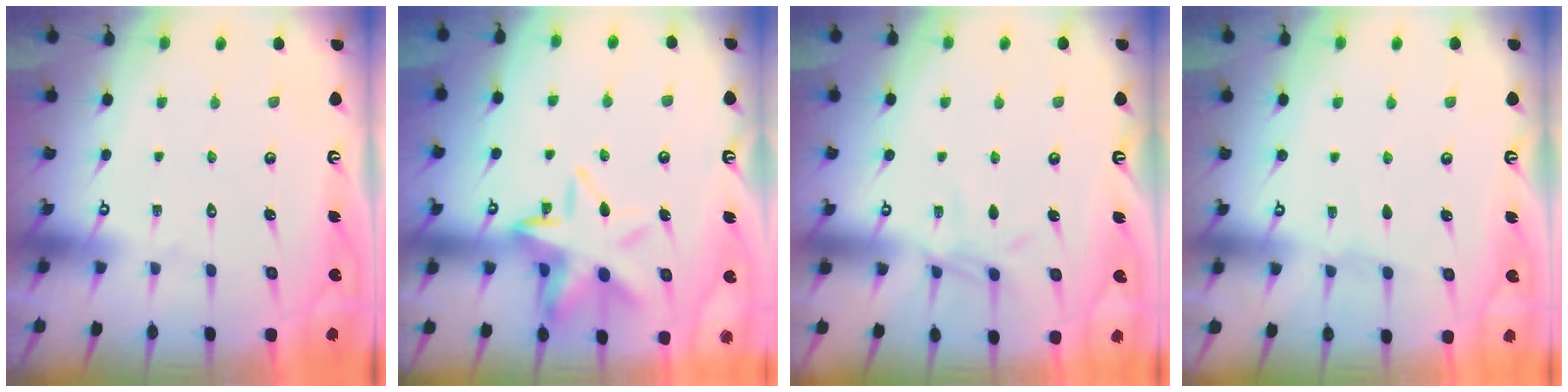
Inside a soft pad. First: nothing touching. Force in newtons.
{"total": 13.6, "press": 13.5, "slide": 2.0}
{"total": 6.1, "press": 6.1, "slide": 0.6}
{"total": 2.0, "press": 2.0, "slide": 0.3}